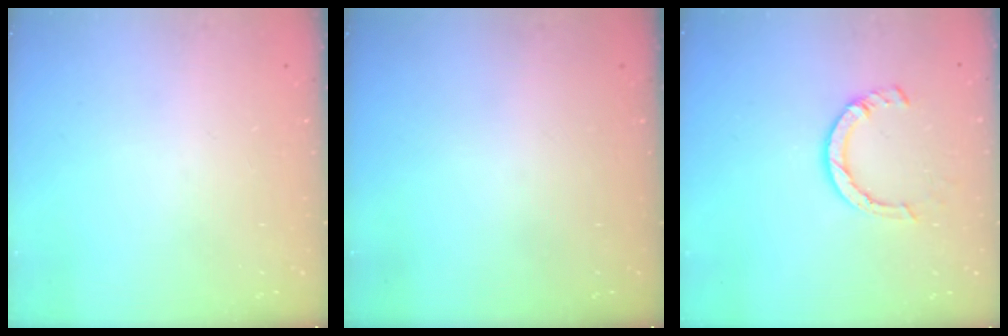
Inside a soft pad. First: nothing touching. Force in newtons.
{"total": 0.0}
{"total": 6.7, "press": 6.7, "slide": 0.9}